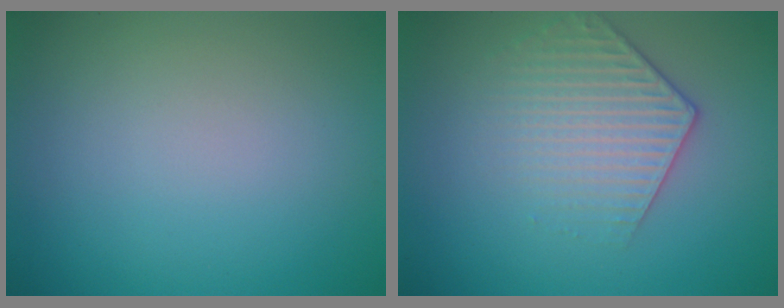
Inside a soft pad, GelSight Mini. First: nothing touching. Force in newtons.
{"total": 3.1, "press": 2.9, "slide": 1.2}